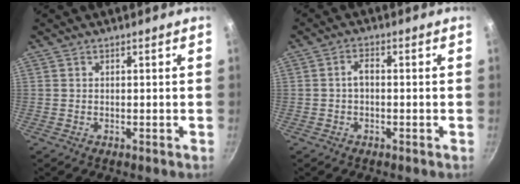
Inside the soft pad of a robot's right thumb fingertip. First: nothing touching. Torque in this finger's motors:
{"motor_torque": [-0.42, 0.23, 0.41, 0.29, 0.00]}